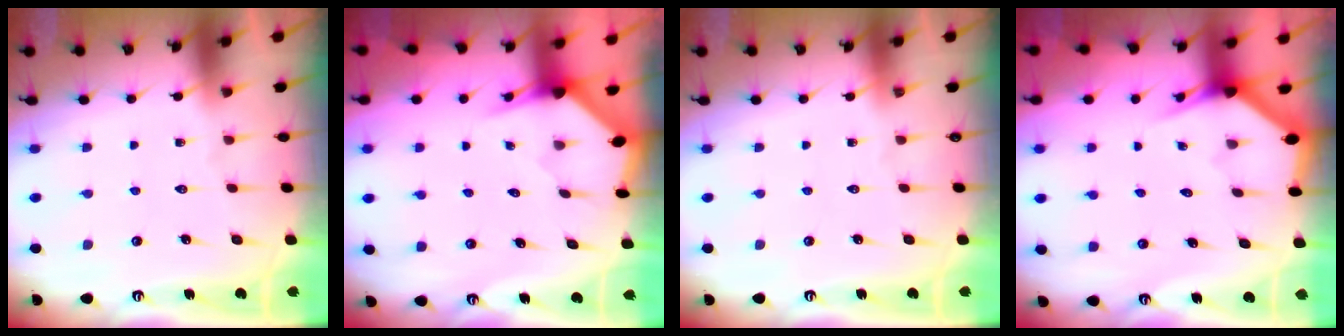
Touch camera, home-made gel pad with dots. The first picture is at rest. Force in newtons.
{"total": 3.0, "press": 3.0, "slide": 0.2}
{"total": 0.0}
{"total": 2.9, "press": 2.9, "slide": 0.1}